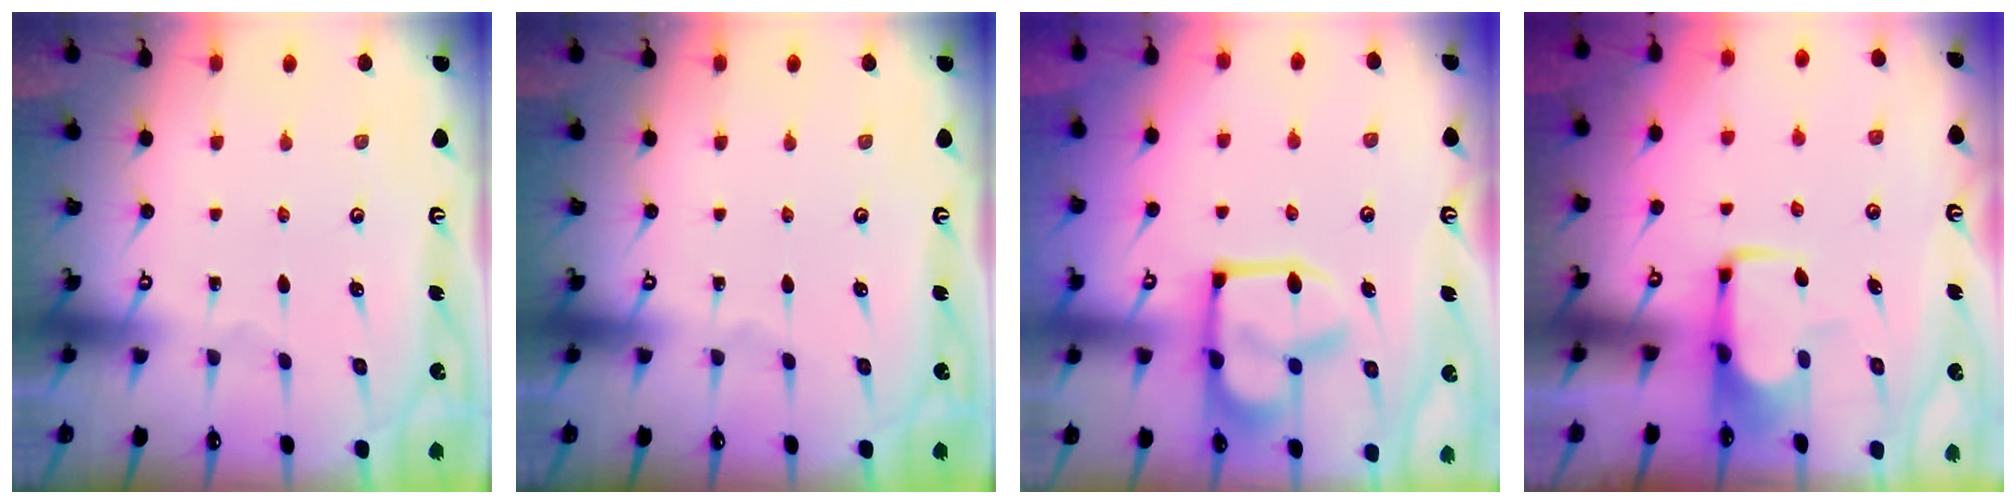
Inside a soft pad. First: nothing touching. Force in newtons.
{"total": 0.0}
{"total": 12.1, "press": 12.0, "slide": 1.4}
{"total": 1.8, "press": 1.7, "slide": 0.5}